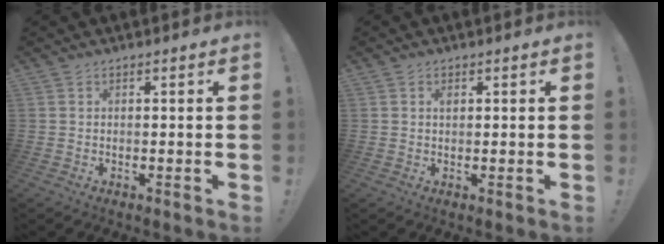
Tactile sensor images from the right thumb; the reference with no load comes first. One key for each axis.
{"total": 0.9, "fx": 0.3, "fy": 0.6, "fz": 0.6, "tx": 0.003, "ty": -0.003, "tz": 0.002}